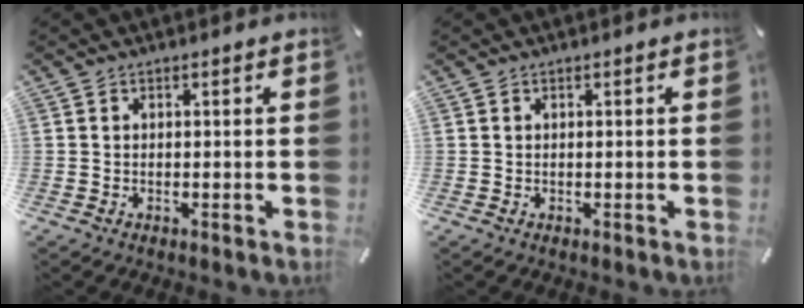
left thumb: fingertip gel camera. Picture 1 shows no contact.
{"total": 0.0}